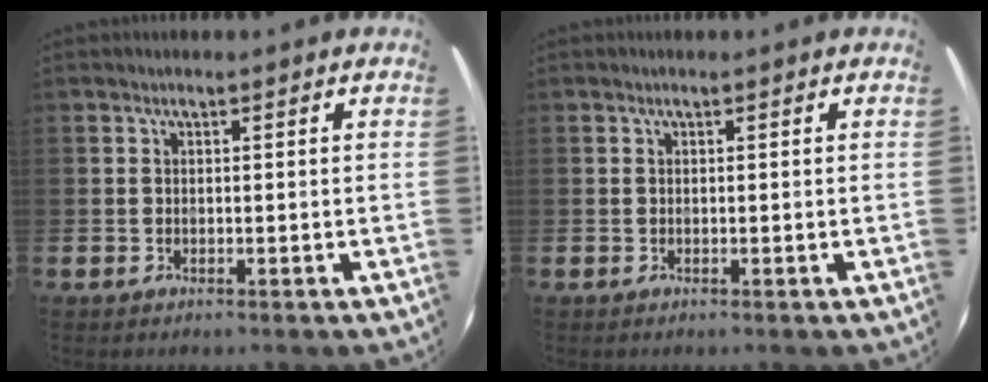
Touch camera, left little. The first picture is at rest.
{"total": 0.0}